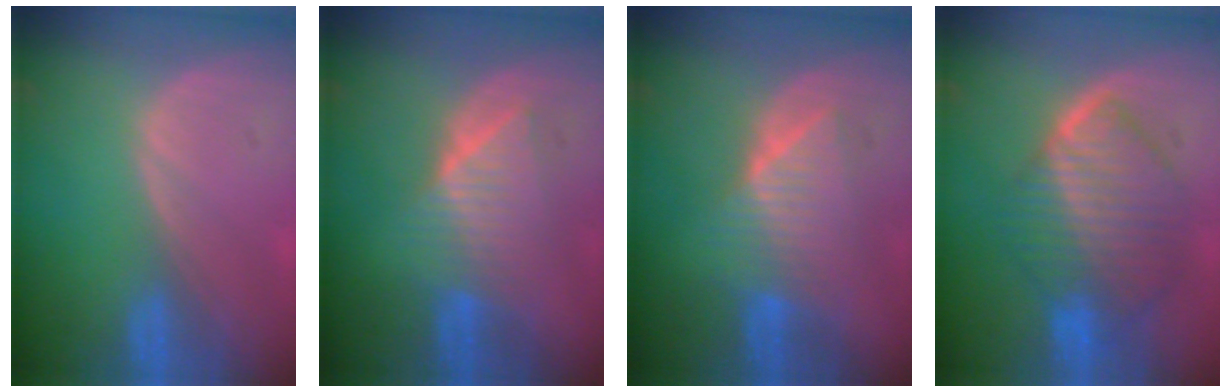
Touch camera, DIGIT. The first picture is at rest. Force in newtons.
{"total": 6.4, "press": 6.3, "slide": 1.1}
{"total": 6.5, "press": 6.5, "slide": 0.6}
{"total": 10.3, "press": 10.2, "slide": 1.0}